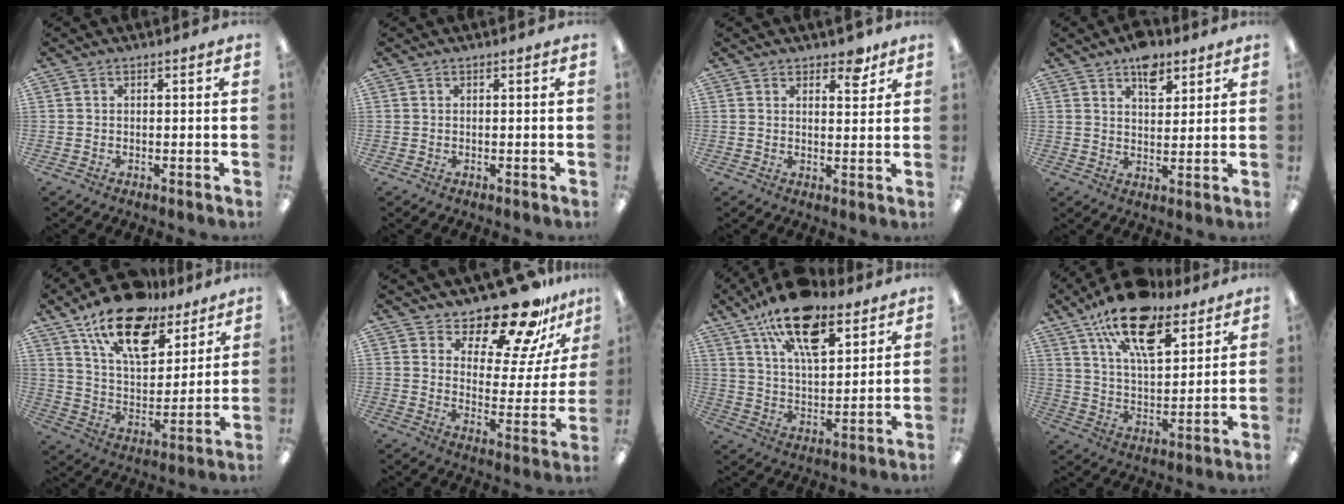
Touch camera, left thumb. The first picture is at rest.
{"total": 0.0}
{"total": 5.0, "force": [3.8, 2.4, 2.1], "torque": [-0.010, -0.020, 0.062]}
{"total": 8.0, "force": [5.2, 4.5, 4.2], "torque": [-0.048, -0.021, 0.089]}
{"total": 19.2, "force": [13.2, 9.2, 10.5], "torque": [-0.177, -0.071, 0.230]}
{"total": 18.6, "force": [15.7, 5.5, 8.3], "torque": [-0.132, -0.123, 0.266]}
{"total": 18.7, "force": [11.7, 8.4, 11.9], "torque": [-0.194, -0.049, 0.200]}
{"total": 18.7, "force": [12.5, 8.3, 11.2], "torque": [-0.187, -0.058, 0.217]}